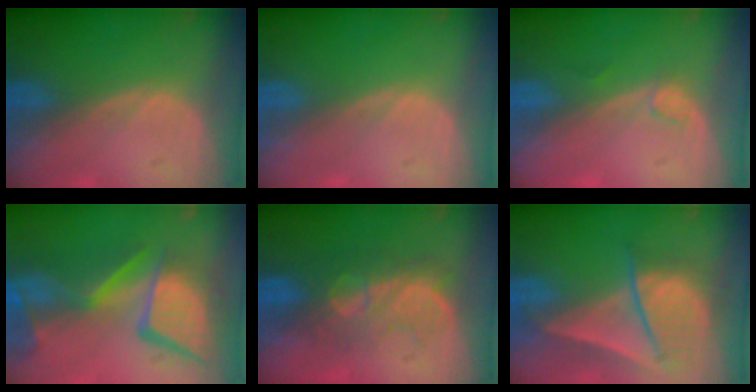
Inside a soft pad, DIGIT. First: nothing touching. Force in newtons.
{"total": 0.0}
{"total": 1.1, "press": 1.1, "slide": 0.2}
{"total": 13.8, "press": 11.2, "slide": 8.0}
{"total": 8.1, "press": 7.9, "slide": 1.7}
{"total": 8.2, "press": 7.5, "slide": 3.3}